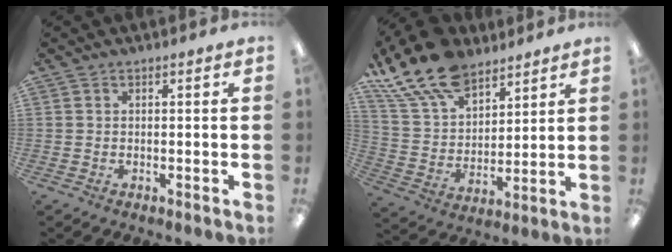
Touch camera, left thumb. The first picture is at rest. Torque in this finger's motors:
{"motor_torque": [0.46, 0.46, 1.38, -1.39, 0.22]}